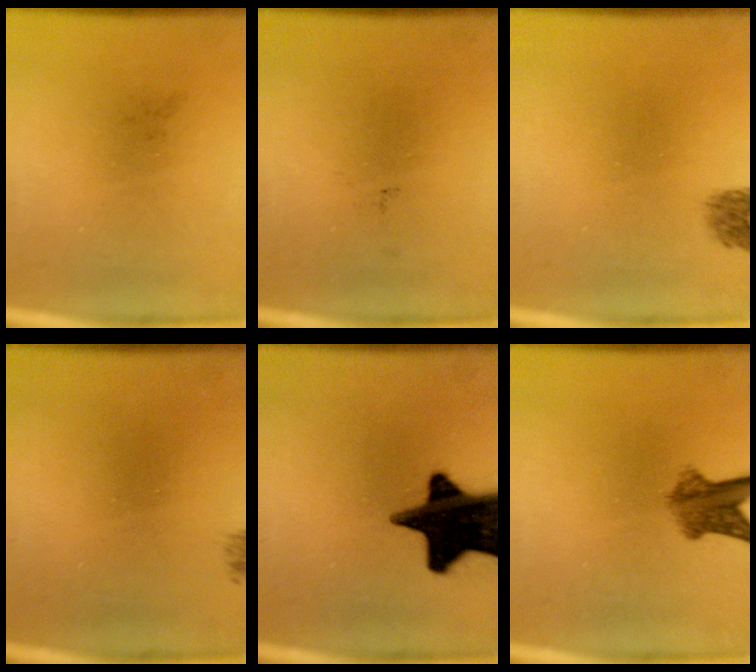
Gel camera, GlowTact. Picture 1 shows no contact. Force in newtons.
{"total": 0.0}
{"total": 1.6}
{"total": 0.7}
{"total": 19.6}
{"total": 5.1}